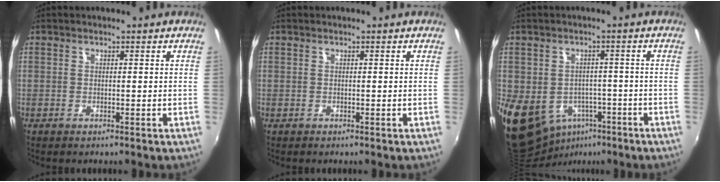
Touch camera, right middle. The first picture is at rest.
{"total": 0.0}
{"total": 13.4, "force": [-5.0, 10.5, 6.7], "torque": [-0.162, -0.013, -0.055]}